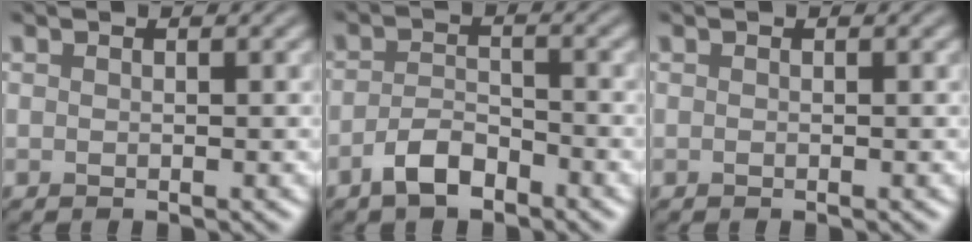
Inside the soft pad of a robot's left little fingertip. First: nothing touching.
{"total": 3.0, "force": [-2.2, 1.2, 1.7], "torque": [-0.032, 0.006, -0.046]}
{"total": 0.0}